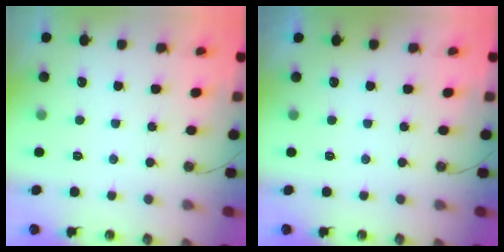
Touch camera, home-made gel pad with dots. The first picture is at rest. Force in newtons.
{"total": 0.0}